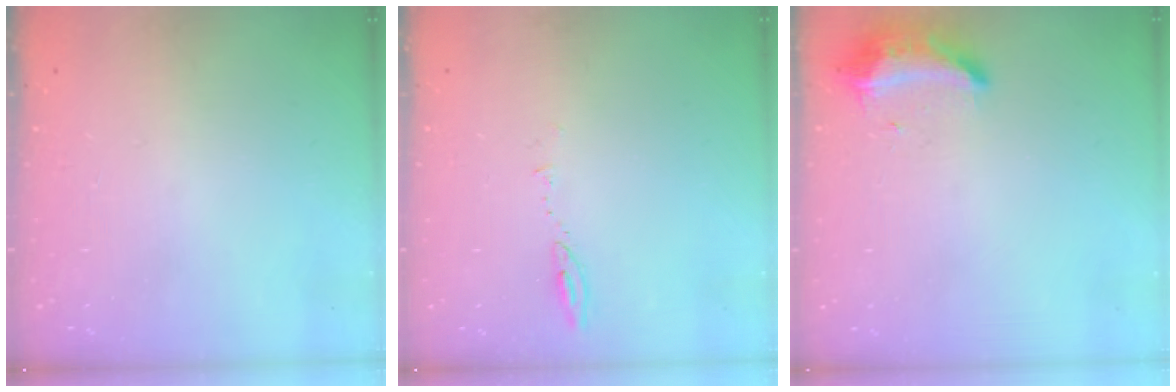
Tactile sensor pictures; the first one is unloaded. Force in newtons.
{"total": 4.5, "press": 4.4, "slide": 0.6}
{"total": 8.5, "press": 8.5, "slide": 0.4}